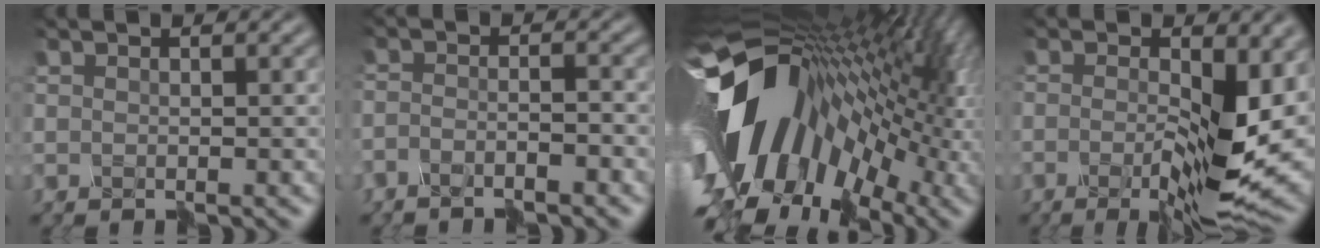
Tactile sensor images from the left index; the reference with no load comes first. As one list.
[{"total": 3.7, "force": [-3.6, -0.2, 0.8], "torque": [-0.013, 0.003, -0.054]}, {"total": 15.6, "force": [-1.1, 8.7, 12.9], "torque": [-0.219, -0.007, -0.015]}, {"total": 11.0, "force": [-2.4, 3.9, 10.0], "torque": [-0.167, 0.002, -0.042]}]